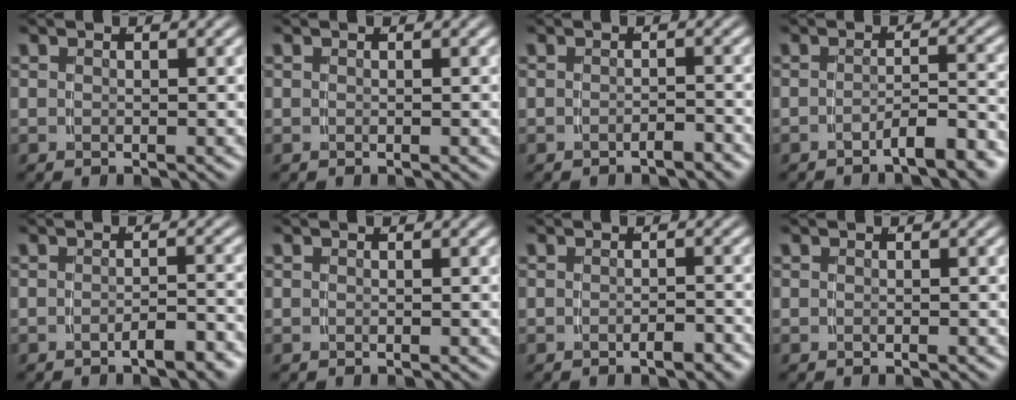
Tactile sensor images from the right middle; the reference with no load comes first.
{"total": 0.0}
{"total": 1.3, "force": [-1.2, -0.2, 0.2], "torque": [0.001, 0.003, -0.023]}
{"total": 3.4, "force": [-2.9, 0.0, 1.8], "torque": [-0.016, 0.002, -0.049]}
{"total": 2.4, "force": [-2.2, 0.0, 1.0], "torque": [-0.008, 0.006, -0.039]}
{"total": 0.0}
{"total": 1.3, "force": [-1.2, 0.0, 0.5], "torque": [-0.004, 0.004, -0.022]}
{"total": 0.0}